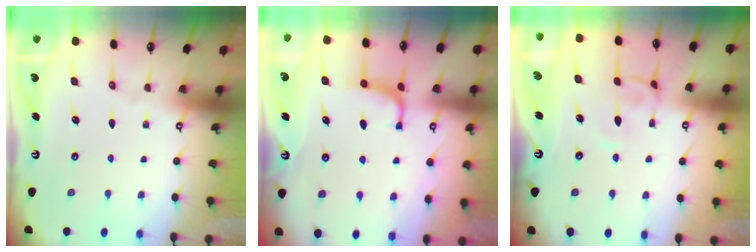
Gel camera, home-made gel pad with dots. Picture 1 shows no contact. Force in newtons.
{"total": 0.6, "press": 0.1, "slide": 0.6}
{"total": 2.4, "press": 2.4, "slide": 0.6}